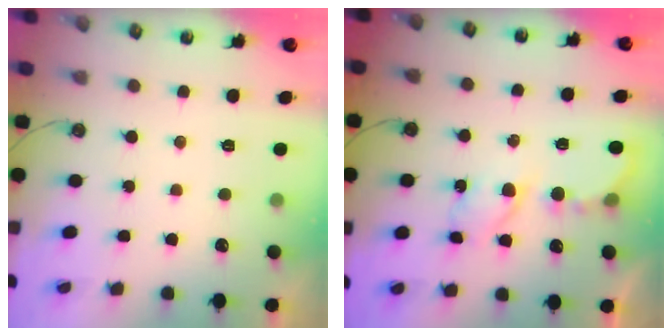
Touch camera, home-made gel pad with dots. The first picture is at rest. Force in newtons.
{"total": 5.8, "press": 5.8, "slide": 0.6}